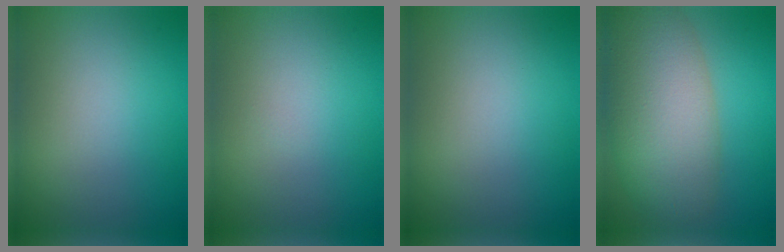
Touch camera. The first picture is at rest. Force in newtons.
{"total": 0.0}
{"total": 0.0}
{"total": 10.1, "press": 10.1, "slide": 0.3}